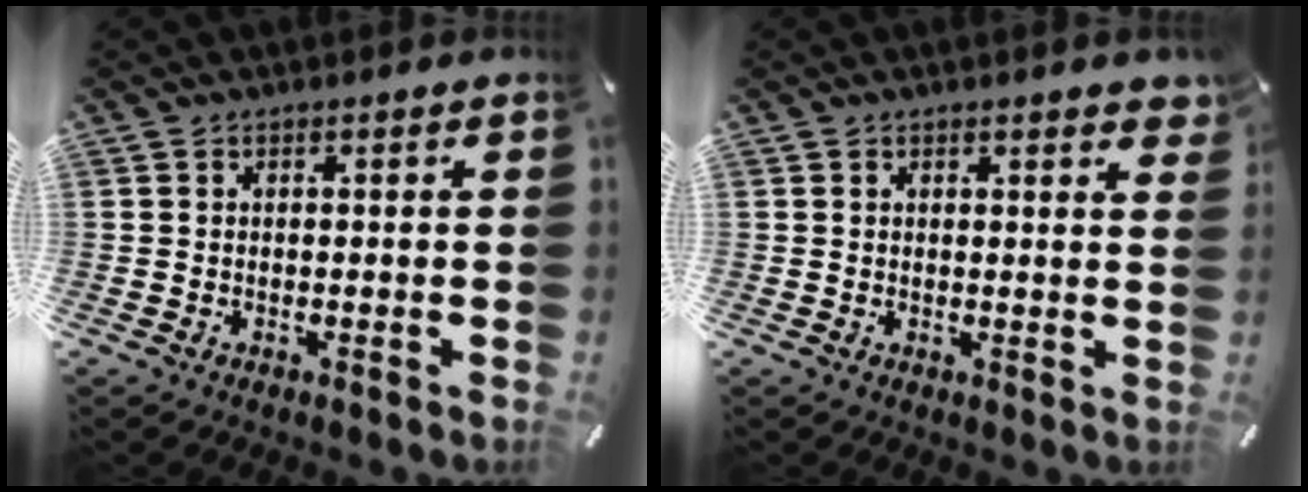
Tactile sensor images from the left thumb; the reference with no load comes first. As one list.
[{"total": 1.9, "force": [1.4, 0.6, 1.2], "torque": [-0.018, -0.001, 0.024]}]